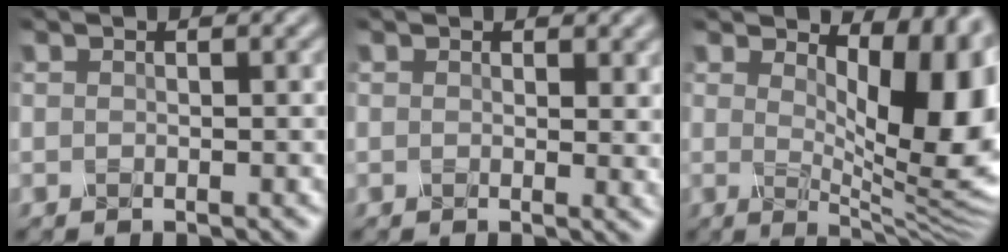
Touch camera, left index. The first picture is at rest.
{"total": 1.5, "force": [0.7, 0.6, 1.2], "torque": [-0.012, -0.005, 0.012]}
{"total": 10.5, "force": [2.0, 4.5, 9.3], "torque": [-0.115, -0.009, 0.036]}